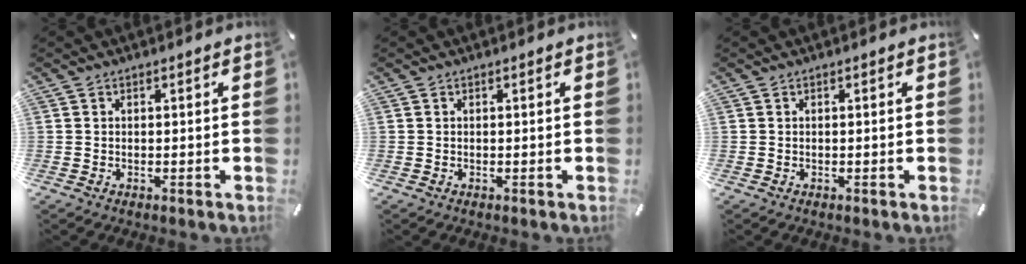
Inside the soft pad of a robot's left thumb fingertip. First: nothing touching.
{"total": 0.0}
{"total": 0.0}